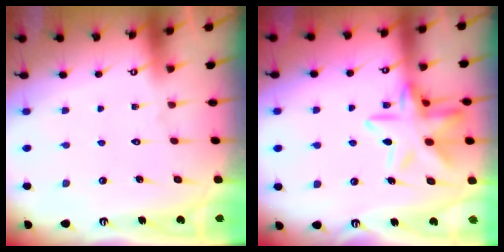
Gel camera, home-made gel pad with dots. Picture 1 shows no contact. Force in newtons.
{"total": 15.5, "press": 15.4, "slide": 1.3}